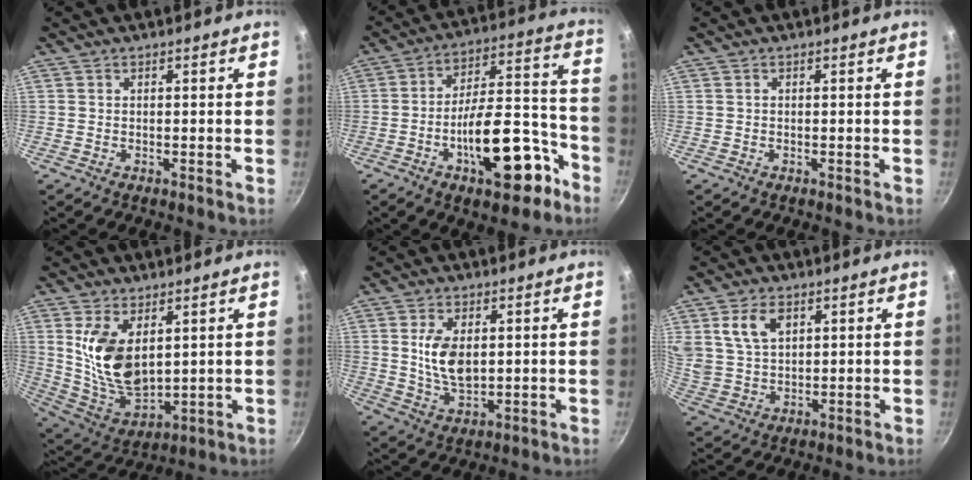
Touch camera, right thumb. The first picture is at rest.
{"total": 19.1, "force": [-8.8, 8.2, 14.9], "torque": [-0.183, 0.076, -0.124]}
{"total": 0.0}
{"total": 13.8, "force": [3.9, 7.8, 10.7], "torque": [-0.188, -0.041, 0.091]}
{"total": 8.5, "force": [1.4, 4.9, 6.8], "torque": [-0.121, -0.017, 0.032]}
{"total": 8.5, "force": [3.5, 5.6, 5.2], "torque": [-0.085, -0.012, 0.075]}